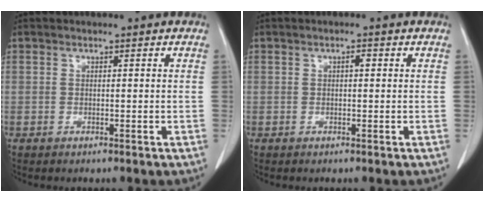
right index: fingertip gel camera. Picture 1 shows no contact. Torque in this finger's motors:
{"motor_torque": [0.29, -0.12, 0.03, 0.03]}